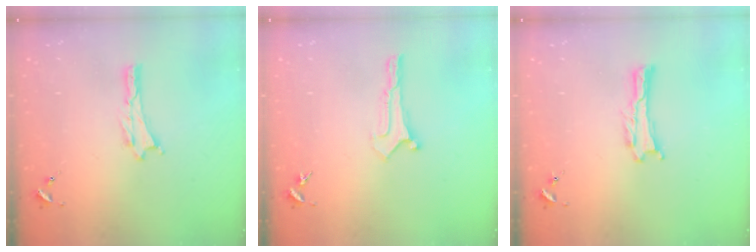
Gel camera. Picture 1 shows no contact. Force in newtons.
{"total": 0.0}
{"total": 0.0}